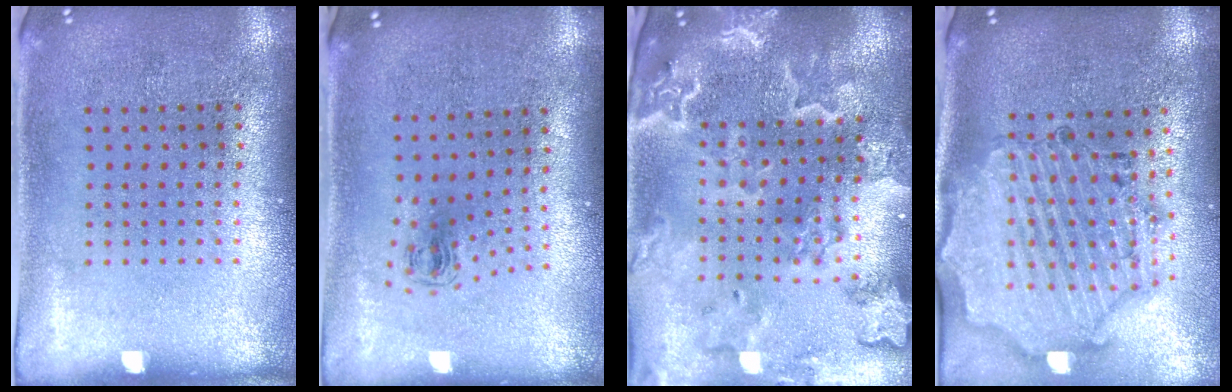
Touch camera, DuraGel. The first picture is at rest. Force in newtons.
{"total": 0.7, "press": 0.4, "slide": 0.6}
{"total": 4.0, "press": 3.4, "slide": 2.2}
{"total": 2.2, "press": 2.1, "slide": 0.6}